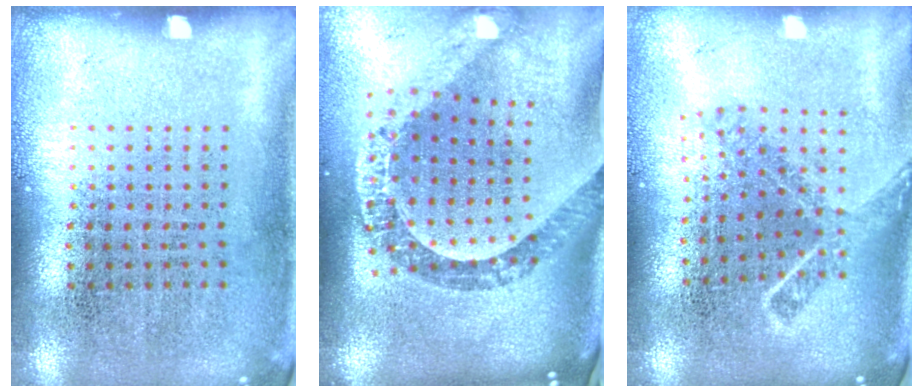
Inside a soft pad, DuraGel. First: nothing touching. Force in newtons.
{"total": 2.5, "press": 2.0, "slide": 1.5}
{"total": 1.8, "press": 1.3, "slide": 1.3}